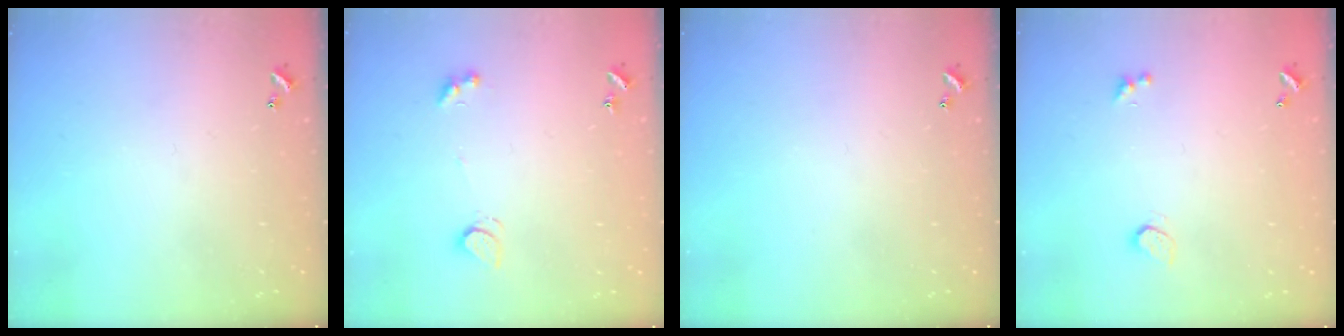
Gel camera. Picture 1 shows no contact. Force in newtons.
{"total": 1.4, "press": 1.2, "slide": 0.6}
{"total": 0.0}
{"total": 0.9, "press": 0.8, "slide": 0.4}